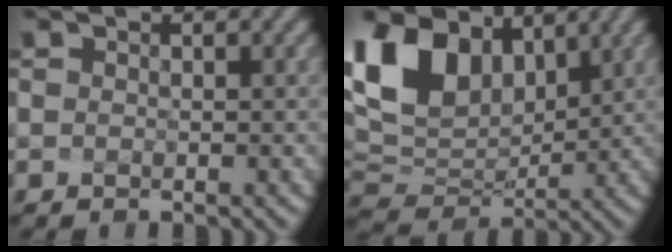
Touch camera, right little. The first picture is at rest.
{"total": 10.8, "force": [4.4, 7.0, 7.0], "torque": [-0.166, 0.015, 0.091]}